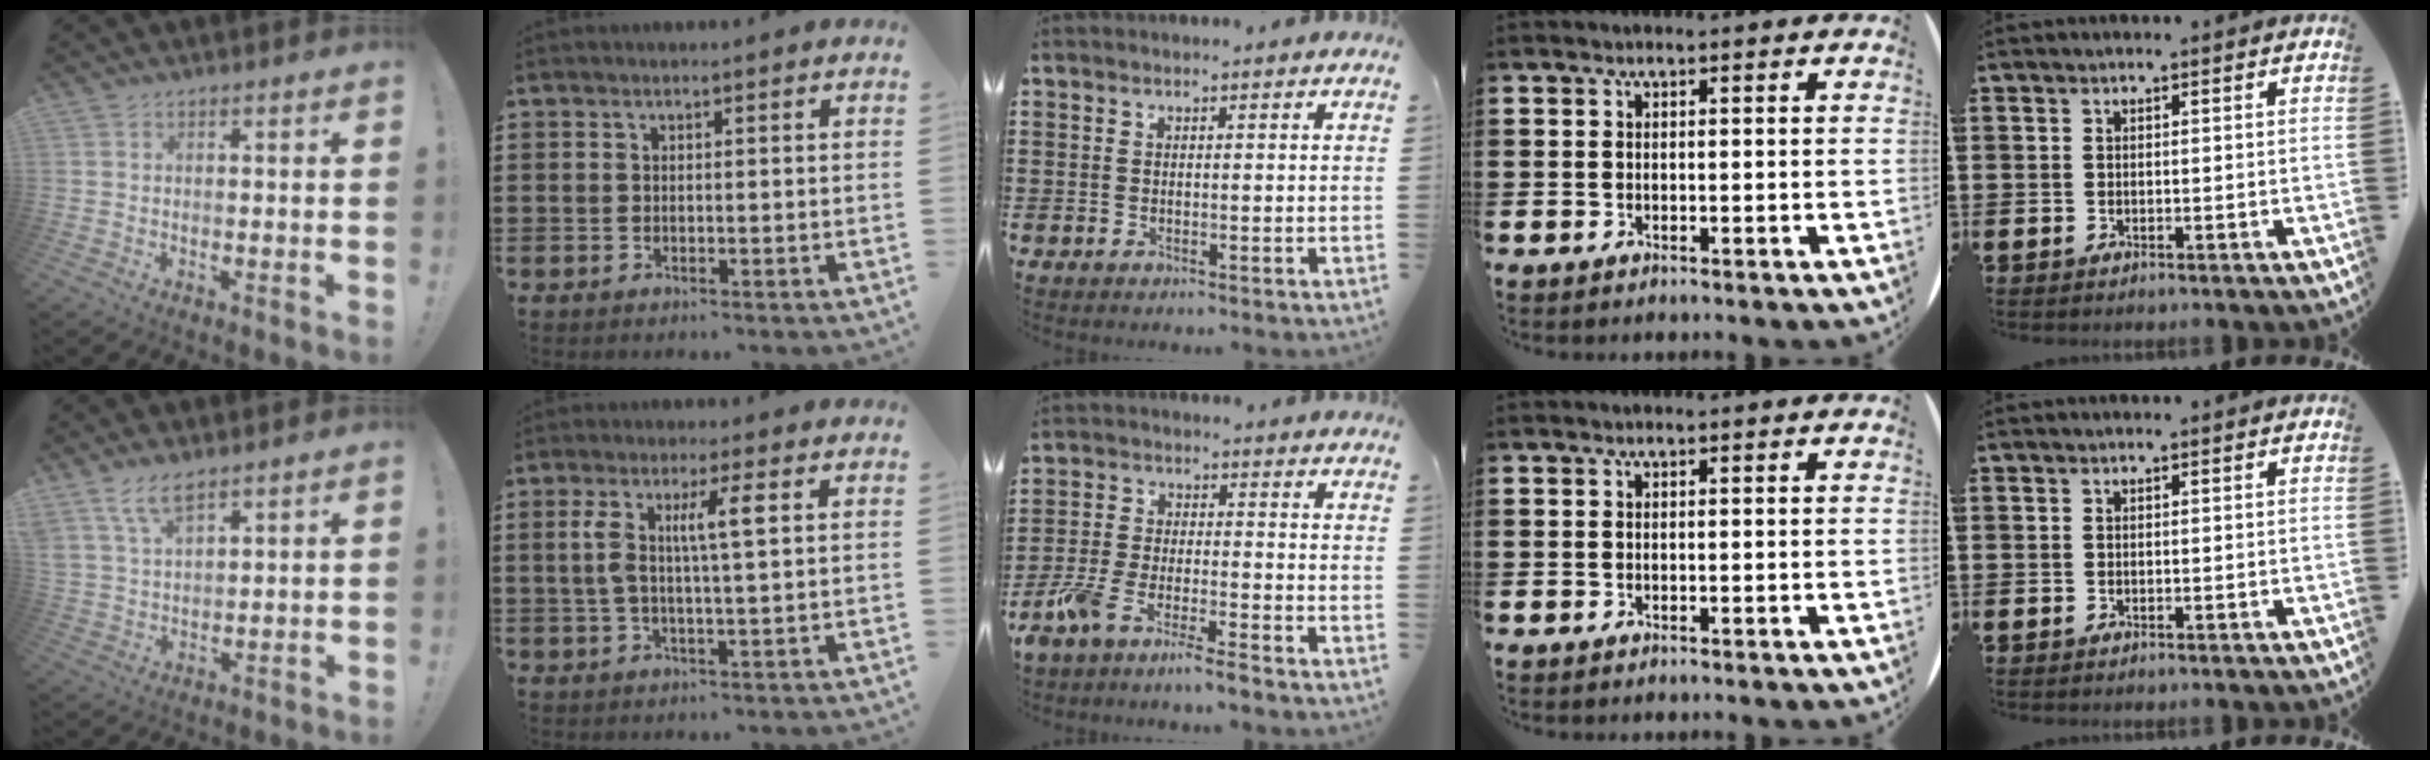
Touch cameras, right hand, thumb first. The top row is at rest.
{"thumb": {"total": 7.1, "force": [5.4, 2.3, 4.0], "torque": [-0.085, -0.021, 0.103]}, "index": {"total": 6.9, "force": [1.7, 1.0, 6.6], "torque": [-0.136, -0.001, 0.021]}, "middle": {"total": 5.7, "force": [-5.0, 0.2, 2.7], "torque": [-0.080, -0.013, -0.102]}}